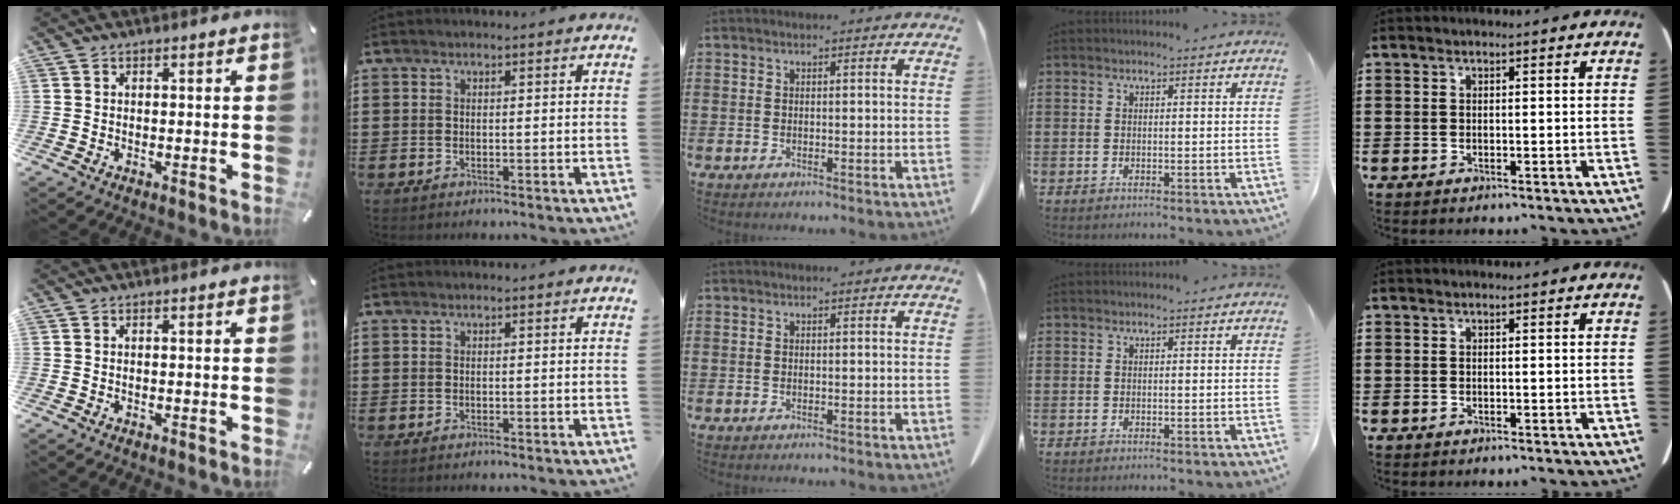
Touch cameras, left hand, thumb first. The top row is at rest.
{}